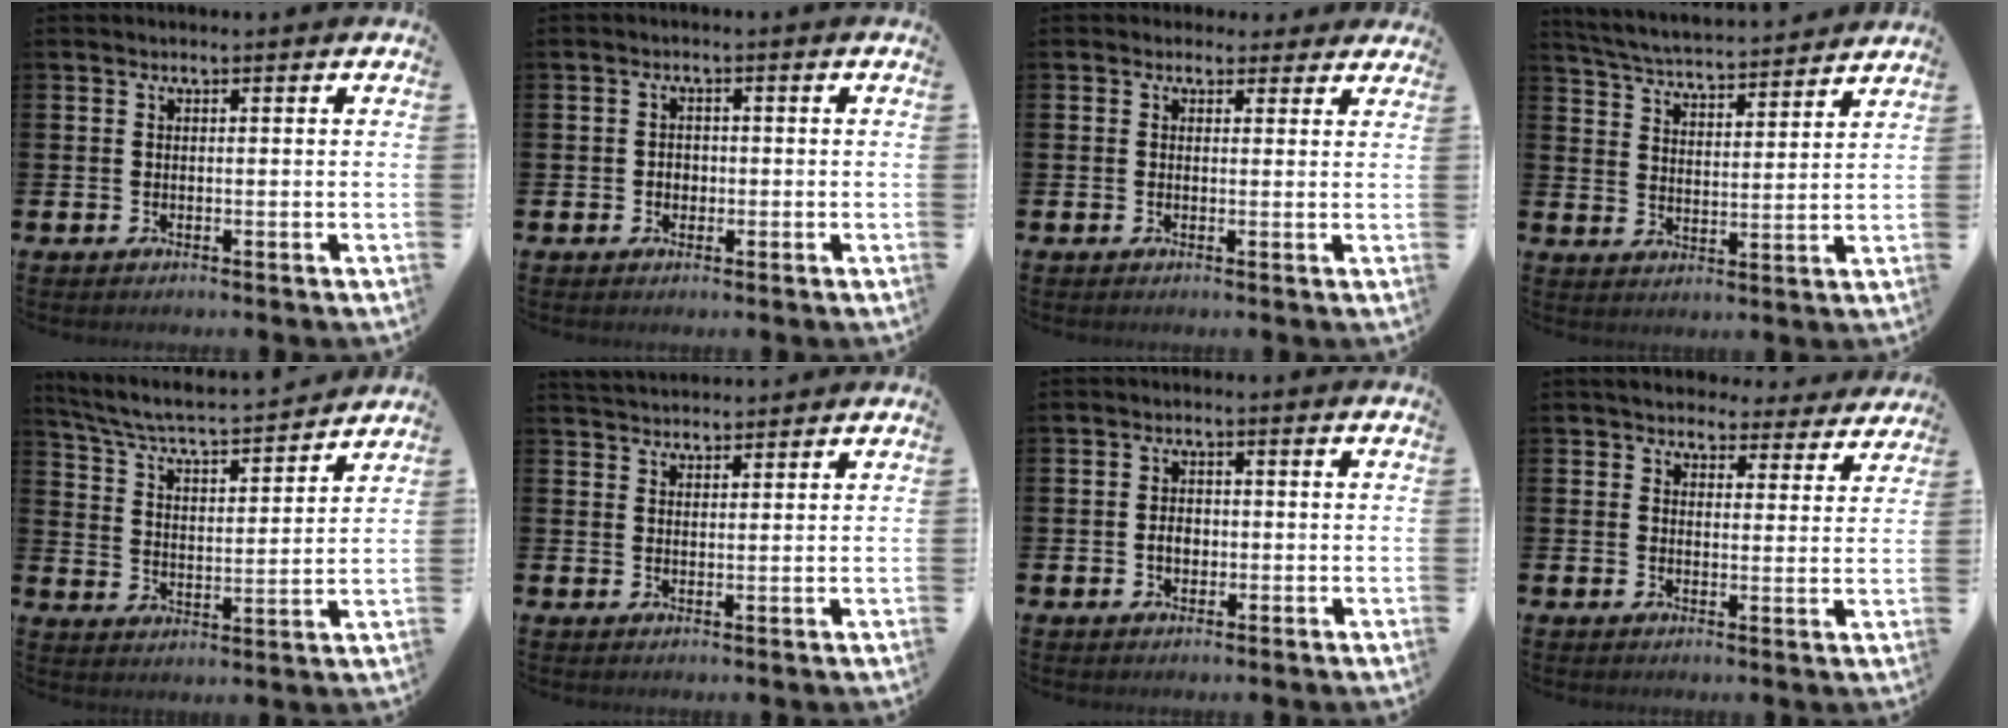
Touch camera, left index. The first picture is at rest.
{"total": 1.5, "force": [-0.4, 1.4, 0.6], "torque": [-0.005, 0.004, -0.011]}
{"total": 2.0, "force": [1.7, 1.0, -0.1], "torque": [0.006, -0.002, 0.028]}
{"total": 5.1, "force": [5.0, 0.2, 0.8], "torque": [-0.041, -0.043, 0.086]}
{"total": 5.8, "force": [5.4, 0.5, 1.9], "torque": [-0.068, -0.049, 0.087]}
{"total": 2.9, "force": [2.8, 0.6, 0.1], "torque": [-0.001, -0.017, 0.052]}
{"total": 2.4, "force": [-0.5, 1.7, 1.5], "torque": [-0.012, -0.002, -0.016]}
{"total": 4.4, "force": [4.1, 1.6, 0.4], "torque": [-0.016, -0.026, 0.071]}